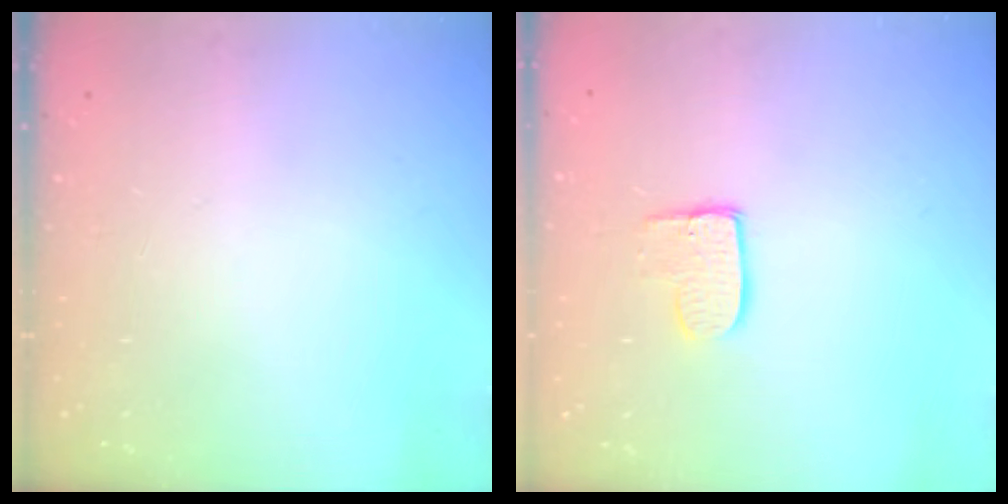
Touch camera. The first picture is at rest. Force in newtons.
{"total": 7.8, "press": 7.8, "slide": 0.5}